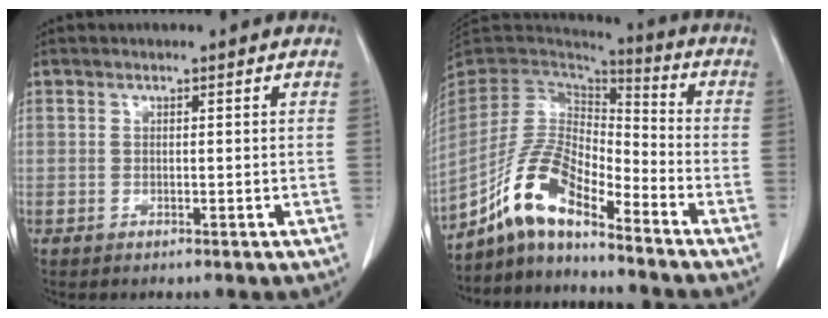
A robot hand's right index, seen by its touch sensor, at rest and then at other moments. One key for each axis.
{"total": 11.7, "fx": -8.3, "fy": 3.0, "fz": 7.7, "tx": -0.163, "ty": 0.020, "tz": -0.157}